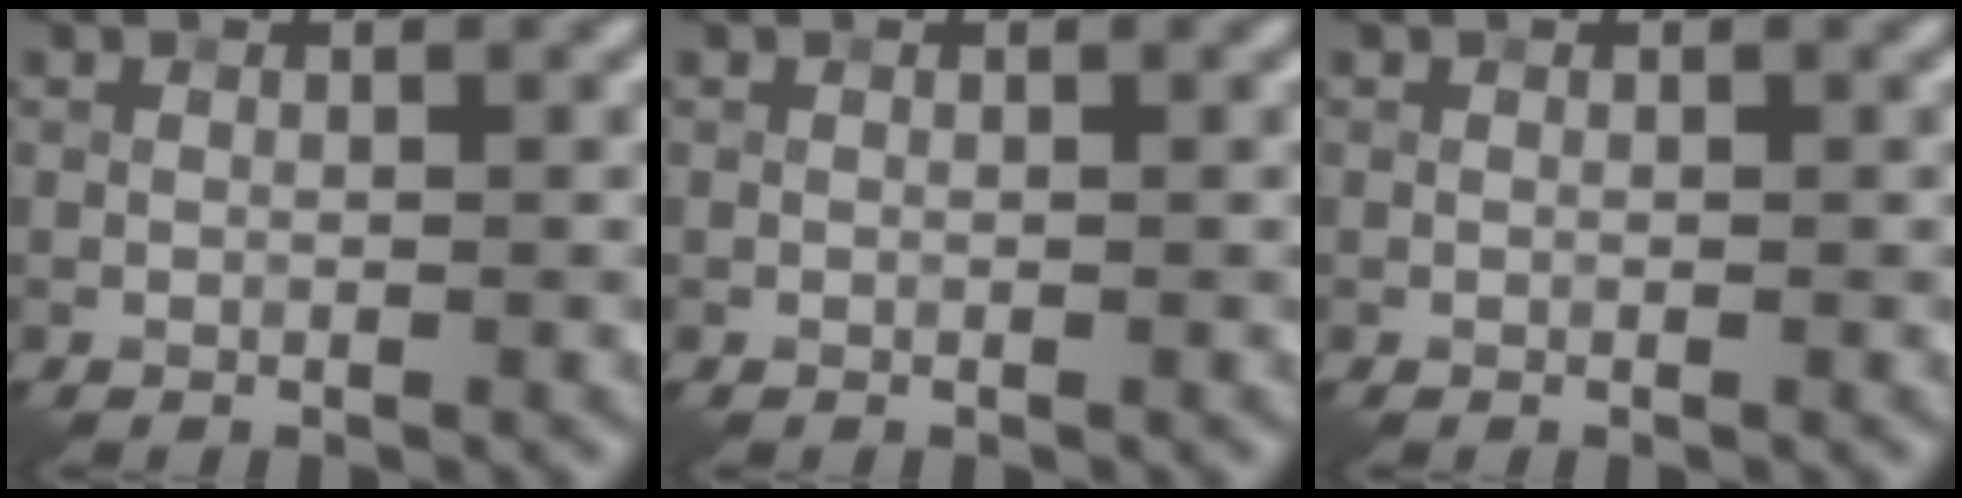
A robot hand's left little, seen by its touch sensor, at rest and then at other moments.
{"total": 0.0}
{"total": 0.0}